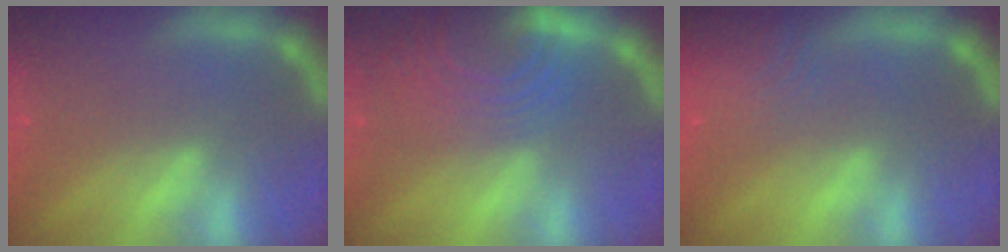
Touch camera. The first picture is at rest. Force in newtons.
{"total": 9.5}
{"total": 6.6}